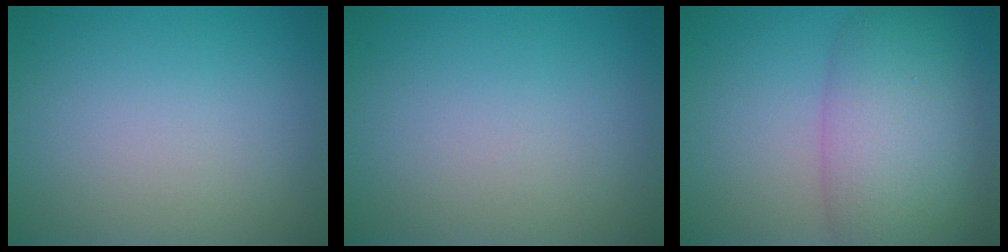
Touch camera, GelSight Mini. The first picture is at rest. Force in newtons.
{"total": 0.0}
{"total": 8.1, "press": 8.1, "slide": 0.2}